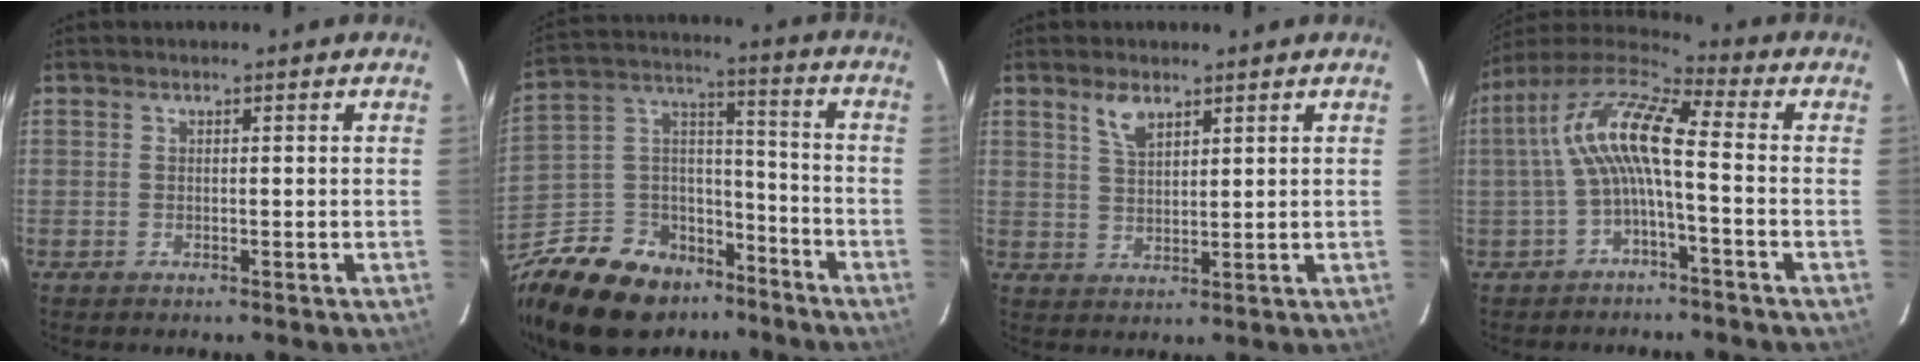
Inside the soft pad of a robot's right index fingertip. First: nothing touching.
{"total": 22.8, "force": [-15.8, 13.3, 9.8], "torque": [-0.236, 0.052, -0.247]}
{"total": 4.2, "force": [2.8, 1.8, 2.6], "torque": [-0.048, 0.003, 0.056]}
{"total": 11.0, "force": [-0.9, 2.1, 10.8], "torque": [-0.218, 0.021, -0.023]}